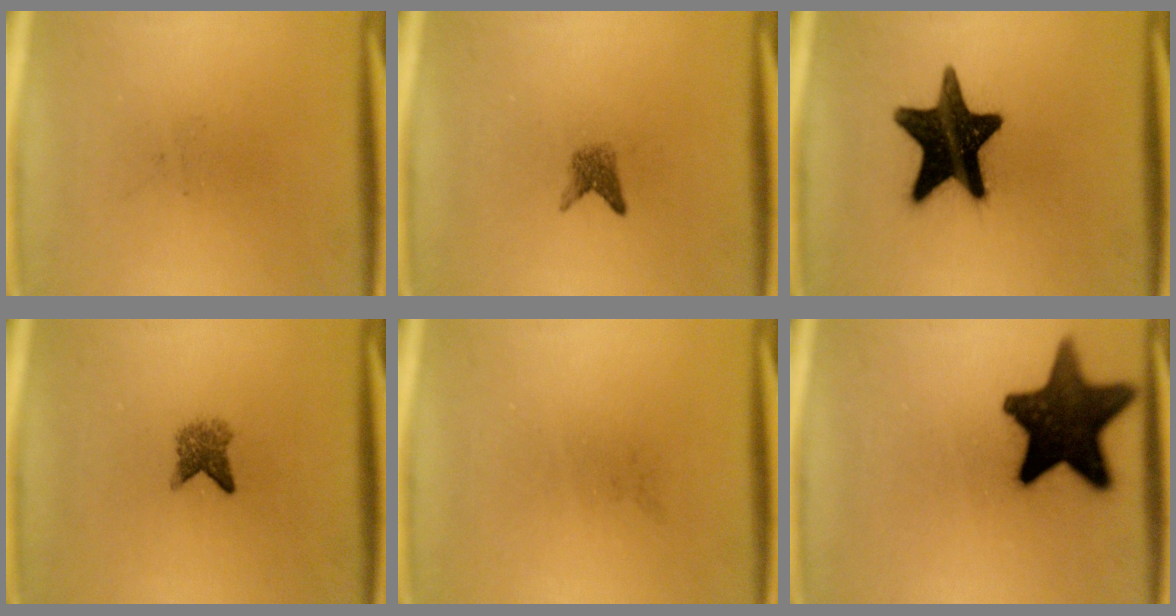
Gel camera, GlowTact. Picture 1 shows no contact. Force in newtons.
{"total": 1.8}
{"total": 17.5}
{"total": 2.7}
{"total": 0.0}
{"total": 16.7}